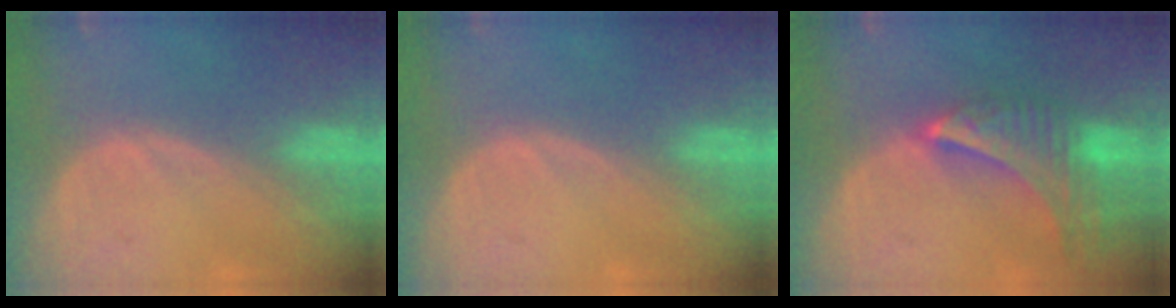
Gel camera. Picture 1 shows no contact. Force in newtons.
{"total": 0.0}
{"total": 9.1, "press": 8.1, "slide": 4.2}